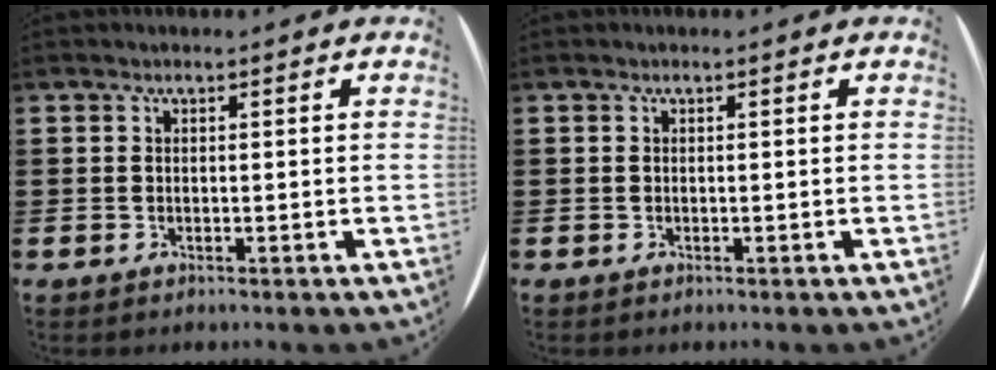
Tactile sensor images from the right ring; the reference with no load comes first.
{"total": 0.0}